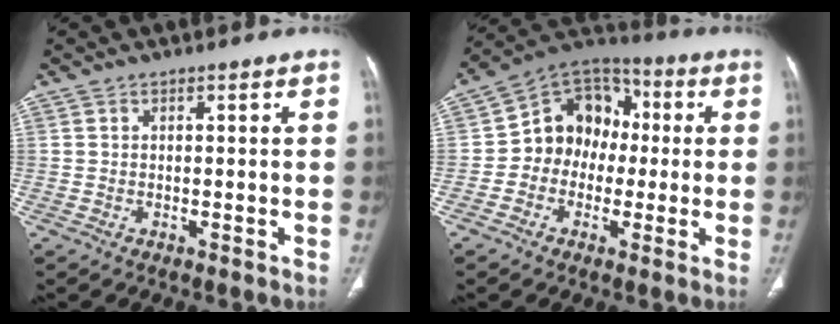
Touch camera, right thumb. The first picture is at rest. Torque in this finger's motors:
{"motor_torque": [0.12, 0.21, 0.32, -0.08, 0.11]}